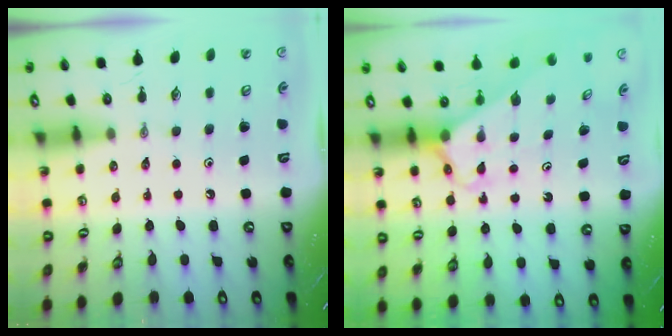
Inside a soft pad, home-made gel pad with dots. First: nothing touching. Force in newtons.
{"total": 2.7, "press": 2.7, "slide": 0.1}